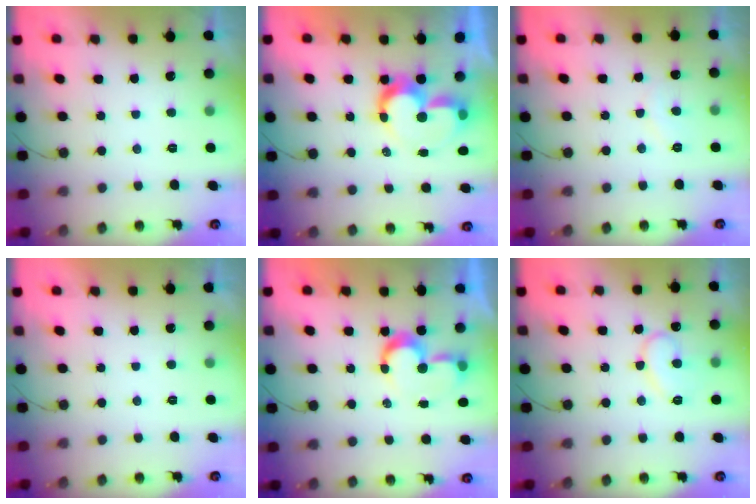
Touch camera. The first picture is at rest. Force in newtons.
{"total": 10.0, "press": 10.0, "slide": 0.8}
{"total": 5.9, "press": 5.9, "slide": 0.5}
{"total": 1.6, "press": 1.6, "slide": 0.0}
{"total": 8.8, "press": 8.7, "slide": 1.0}
{"total": 11.0, "press": 11.0, "slide": 1.0}